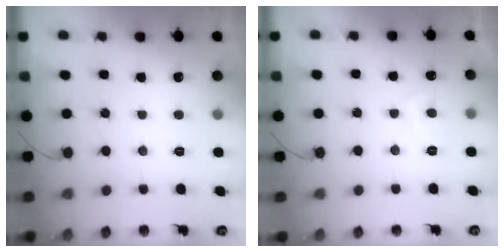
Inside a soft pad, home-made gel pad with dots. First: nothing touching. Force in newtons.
{"total": 2.5, "press": 2.3, "slide": 0.8}